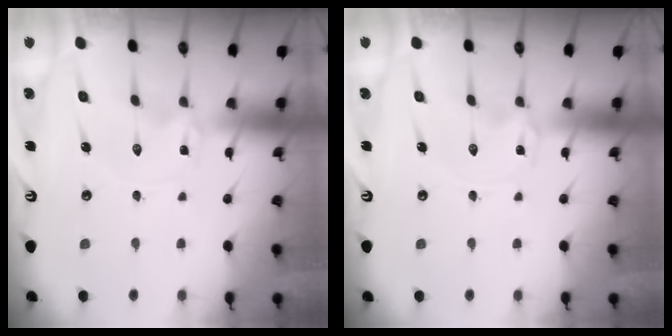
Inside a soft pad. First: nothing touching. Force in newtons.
{"total": 0.0}